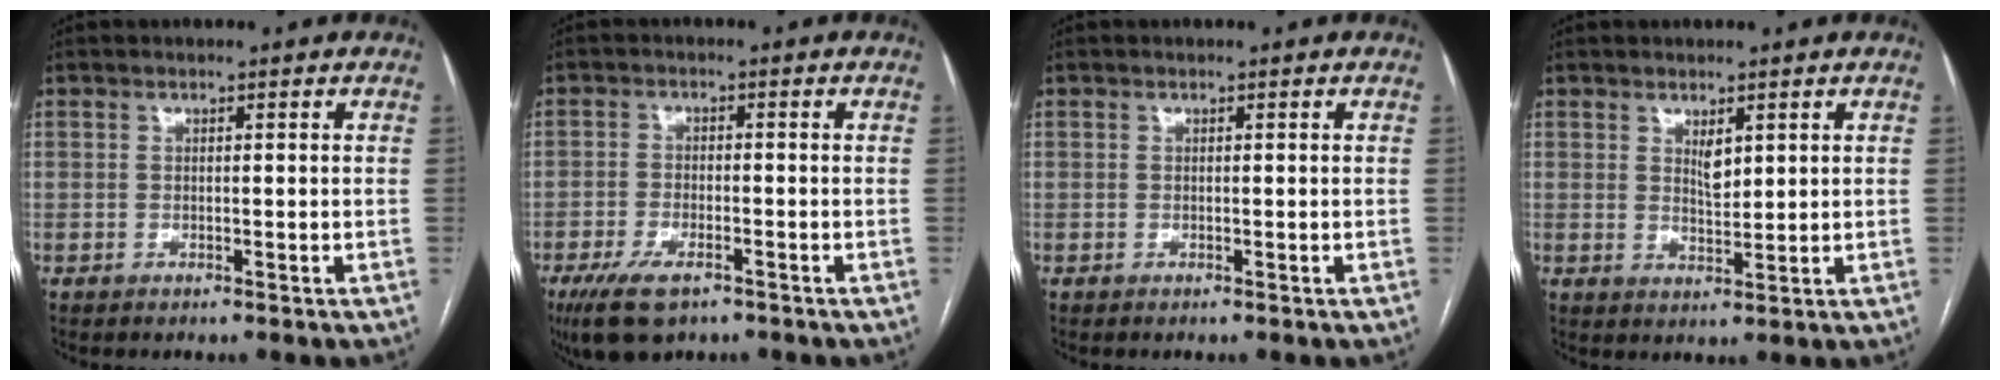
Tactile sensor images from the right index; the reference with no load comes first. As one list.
[{"total": 7.3, "force": [-4.7, 2.8, 4.9], "torque": [-0.096, -0.011, -0.077]}, {"total": 0.0}, {"total": 2.6, "force": [1.3, 1.0, 2.1], "torque": [-0.038, -0.005, 0.028]}]